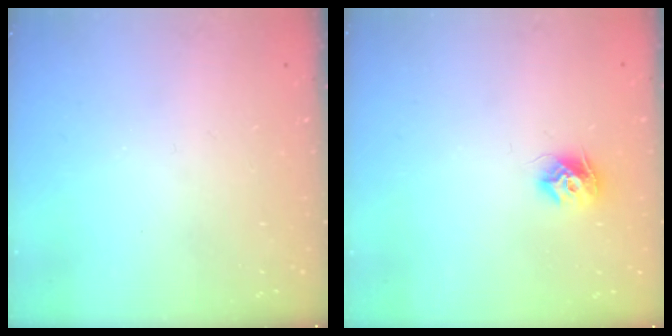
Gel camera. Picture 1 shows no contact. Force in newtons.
{"total": 8.3, "press": 8.3, "slide": 0.5}